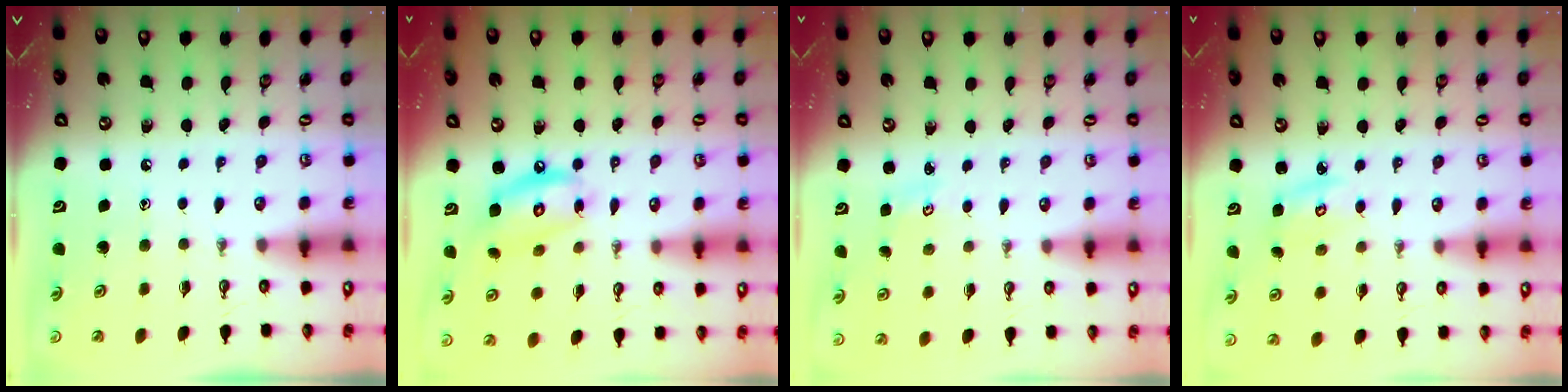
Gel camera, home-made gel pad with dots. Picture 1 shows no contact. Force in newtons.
{"total": 11.4, "press": 11.3, "slide": 1.1}
{"total": 2.0, "press": 2.0, "slide": 0.3}
{"total": 3.5, "press": 3.5, "slide": 0.2}